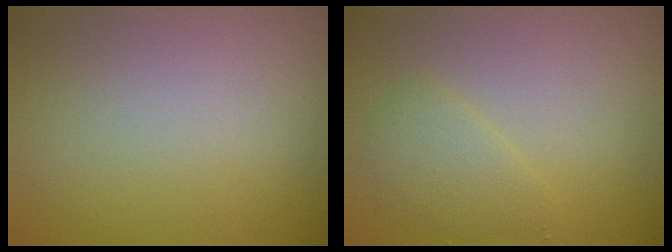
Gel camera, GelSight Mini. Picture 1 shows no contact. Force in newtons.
{"total": 2.0, "press": 2.0, "slide": 0.1}